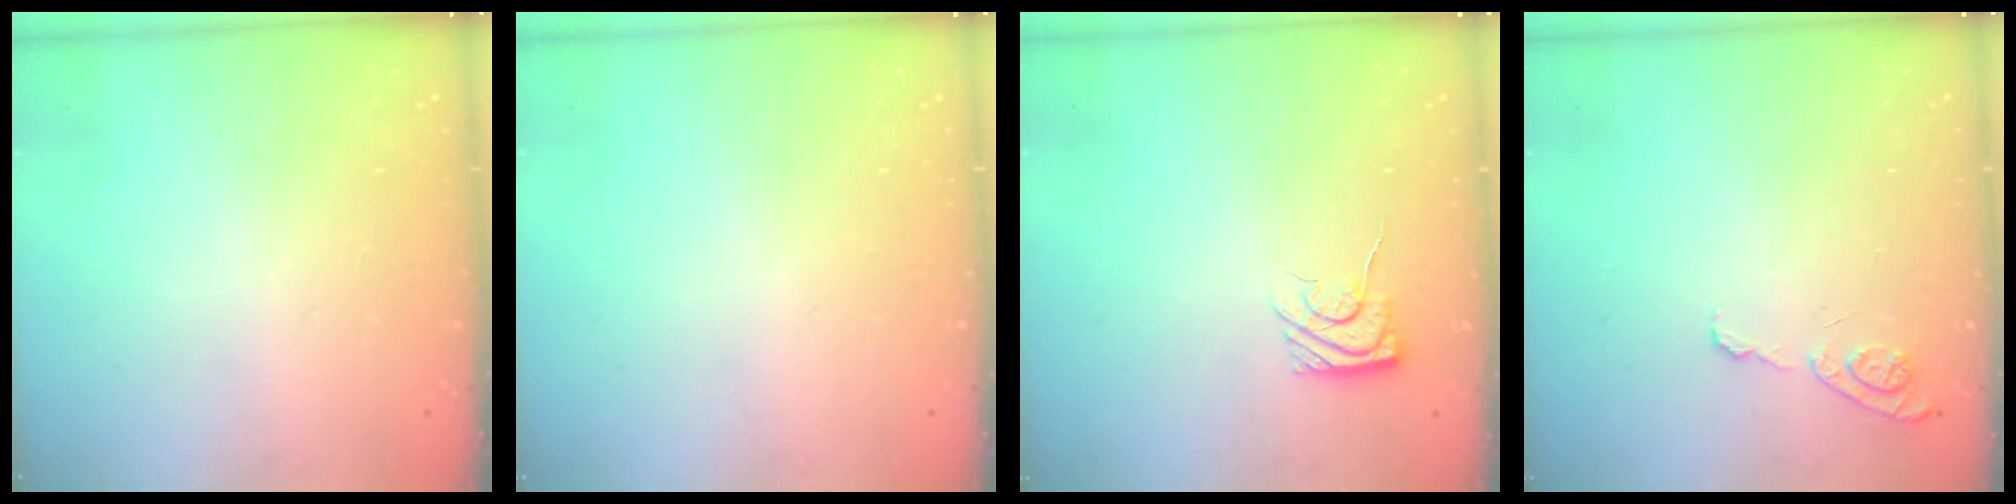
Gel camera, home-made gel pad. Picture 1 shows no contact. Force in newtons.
{"total": 0.0}
{"total": 6.1, "press": 5.9, "slide": 1.6}
{"total": 7.6, "press": 7.5, "slide": 0.8}